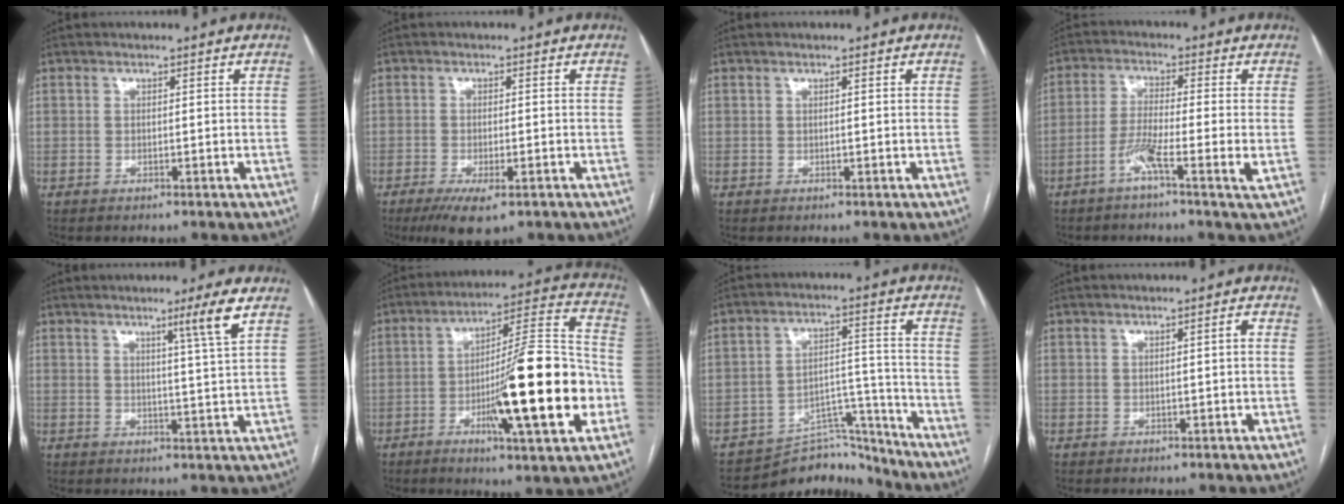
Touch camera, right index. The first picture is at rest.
{"total": 5.8, "force": [-3.4, 1.5, 4.5], "torque": [-0.077, -0.013, -0.051]}
{"total": 0.0}
{"total": 6.2, "force": [-2.5, -0.6, 5.7], "torque": [-0.114, -0.002, -0.048]}
{"total": 4.7, "force": [2.6, -1.6, 3.6], "torque": [-0.057, -0.015, 0.047]}
{"total": 21.0, "force": [-5.4, 1.6, 20.2], "torque": [-0.304, 0.001, -0.077]}
{"total": 9.2, "force": [-8.8, 2.6, -0.9], "torque": [0.029, 0.062, -0.138]}
{"total": 0.9, "force": [0.0, 0.0, 0.9], "torque": [-0.013, 0.002, 0.001]}